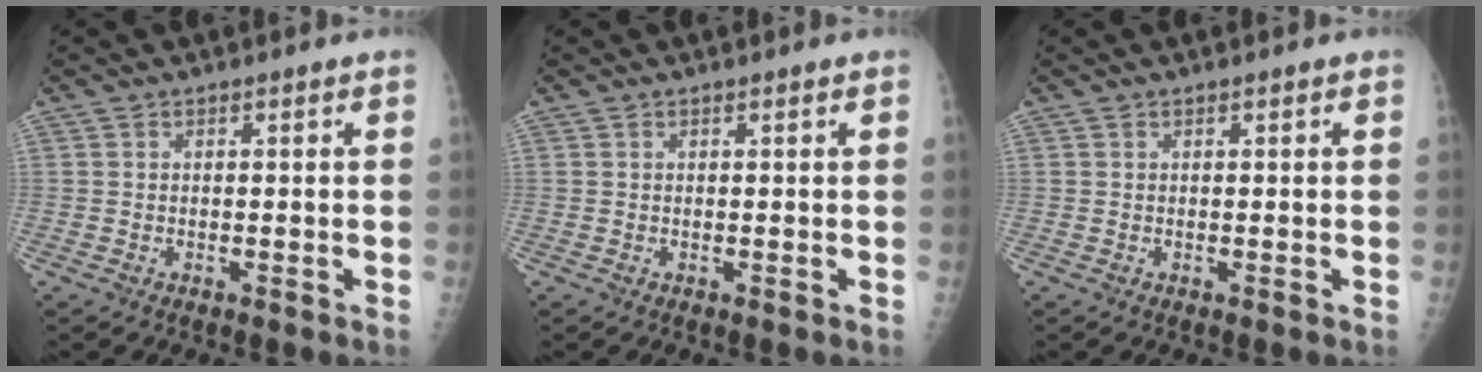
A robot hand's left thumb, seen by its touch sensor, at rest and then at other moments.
{"total": 0.0}
{"total": 0.0}